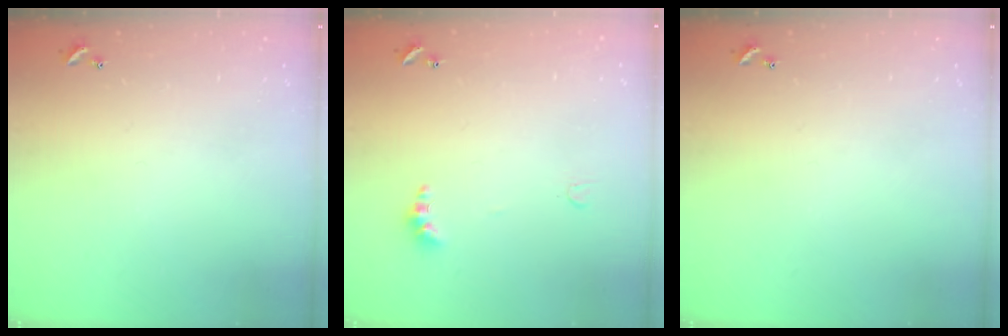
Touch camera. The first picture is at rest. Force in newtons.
{"total": 3.4, "press": 3.4, "slide": 0.8}
{"total": 0.0}